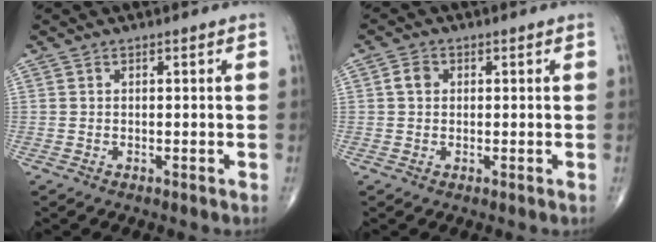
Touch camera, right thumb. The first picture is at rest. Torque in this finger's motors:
{"motor_torque": [0.23, 0.73, 0.37, 0.07, 0.00]}